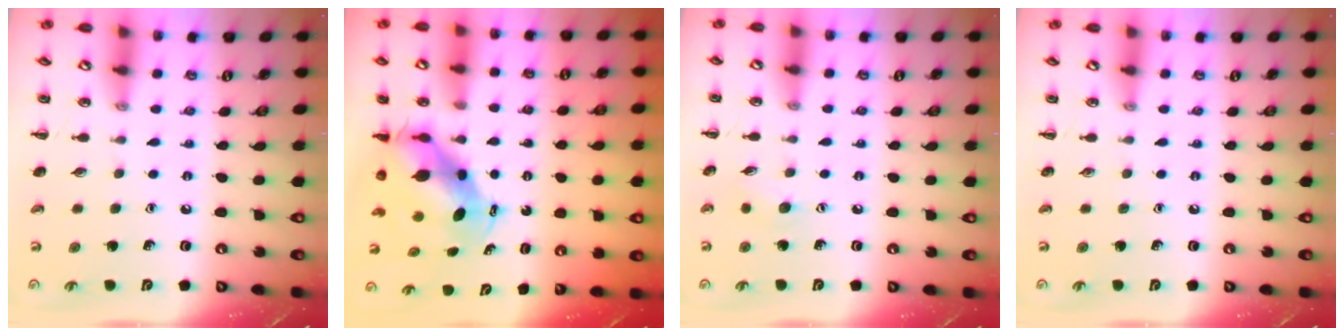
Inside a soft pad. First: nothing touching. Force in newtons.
{"total": 6.9, "press": 6.7, "slide": 1.6}
{"total": 4.7, "press": 4.6, "slide": 1.0}
{"total": 0.0}